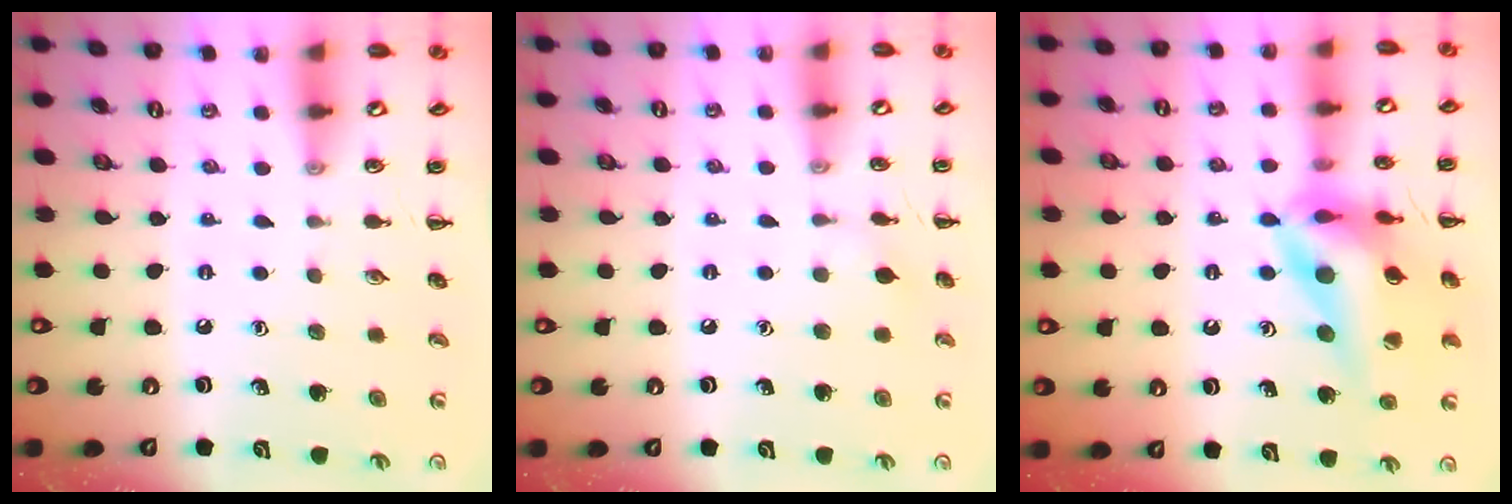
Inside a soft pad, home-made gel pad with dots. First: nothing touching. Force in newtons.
{"total": 5.0, "press": 4.7, "slide": 1.6}
{"total": 18.4, "press": 18.1, "slide": 3.7}